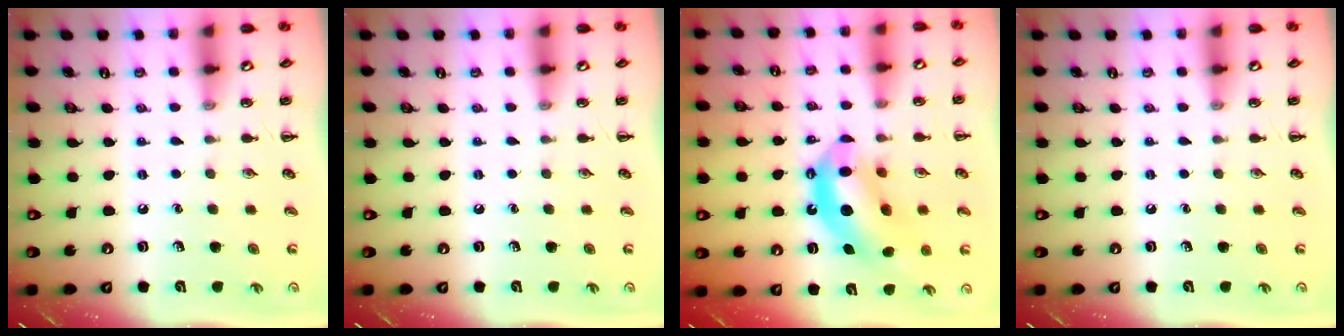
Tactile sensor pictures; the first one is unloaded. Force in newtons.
{"total": 0.0}
{"total": 13.8, "press": 13.3, "slide": 3.7}
{"total": 0.0}